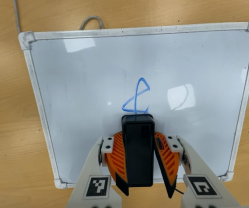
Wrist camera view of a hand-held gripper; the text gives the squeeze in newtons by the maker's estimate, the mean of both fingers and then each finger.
{"total": 9.3, "left": 8.9, "right": 9.7}